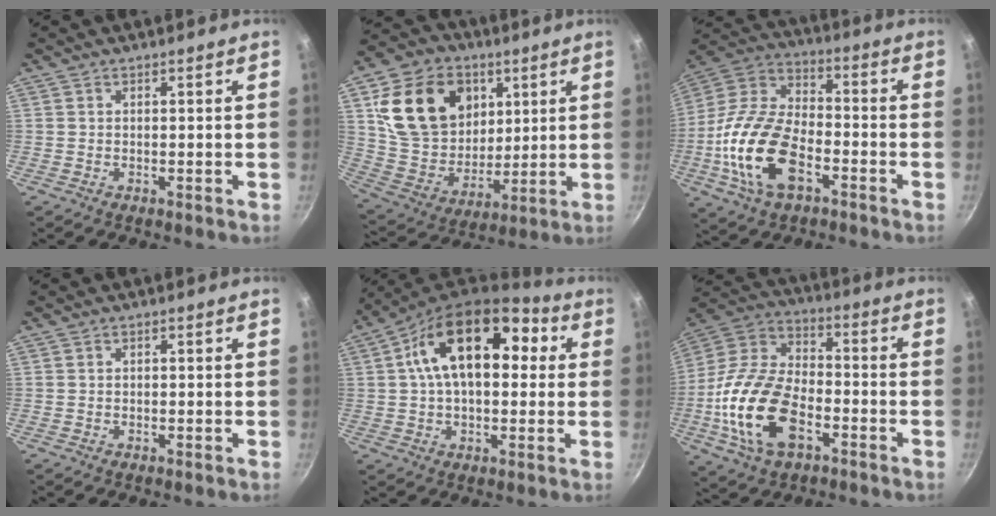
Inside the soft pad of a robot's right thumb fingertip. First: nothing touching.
{"total": 21.7, "force": [7.5, 16.7, 11.7], "torque": [-0.184, -0.007, 0.147]}
{"total": 19.6, "force": [-6.5, 10.9, 14.9], "torque": [-0.293, 0.030, -0.122]}
{"total": 0.0}
{"total": 19.4, "force": [4.3, 11.1, 15.3], "torque": [-0.227, 0.032, 0.055]}
{"total": 20.3, "force": [-6.5, 11.7, 15.3], "torque": [-0.299, 0.028, -0.120]}